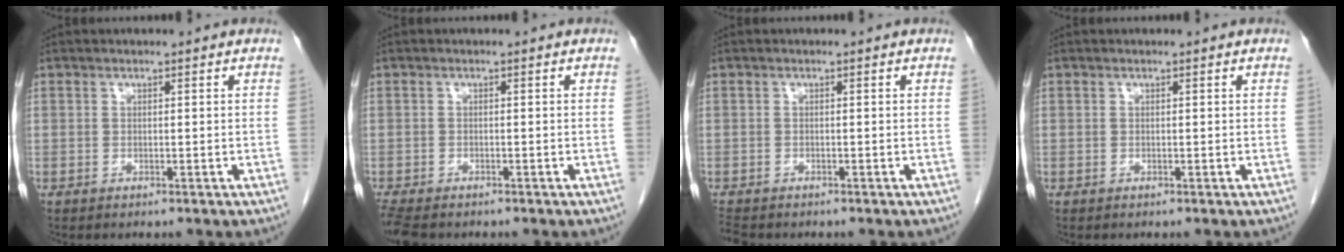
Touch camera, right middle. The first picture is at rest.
{"total": 4.9, "force": [-4.0, 1.5, 2.3], "torque": [-0.050, -0.014, -0.067]}
{"total": 1.9, "force": [-1.8, 0.5, 0.5], "torque": [-0.018, -0.009, -0.030]}
{"total": 0.0}